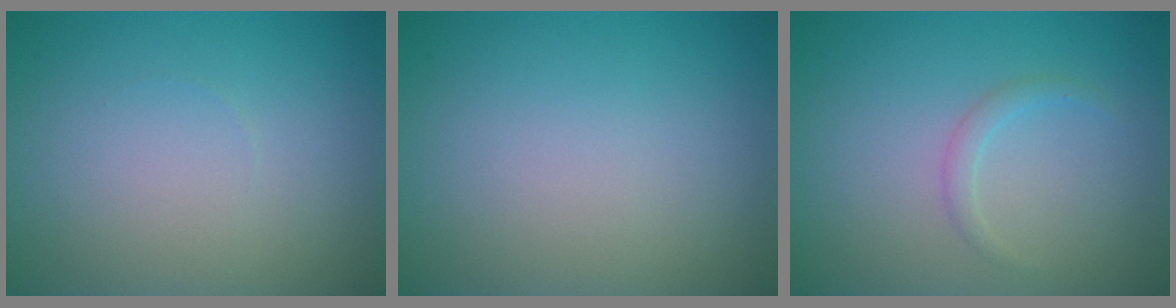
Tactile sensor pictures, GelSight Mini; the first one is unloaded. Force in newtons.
{"total": 0.0}
{"total": 1.1, "press": 1.1, "slide": 0.1}